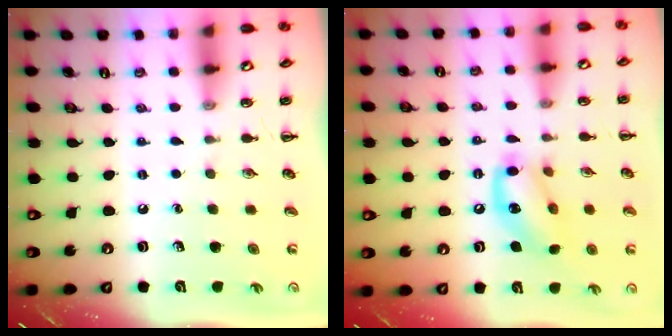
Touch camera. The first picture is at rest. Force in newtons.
{"total": 13.5, "press": 13.3, "slide": 2.4}